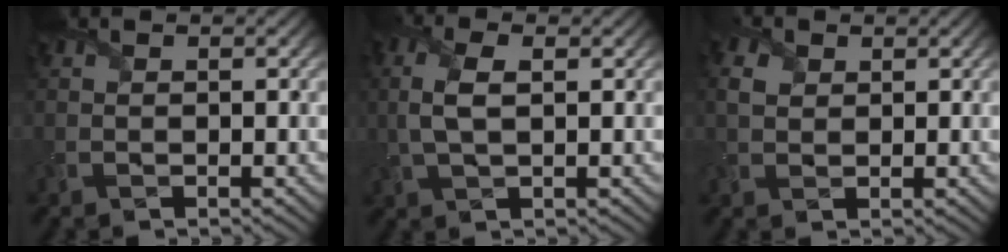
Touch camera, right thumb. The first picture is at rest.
{"total": 4.5, "force": [0.4, 2.0, 4.0], "torque": [-0.102, 0.007, 0.009]}
{"total": 2.6, "force": [0.9, 1.9, 1.5], "torque": [-0.045, 0.005, 0.017]}